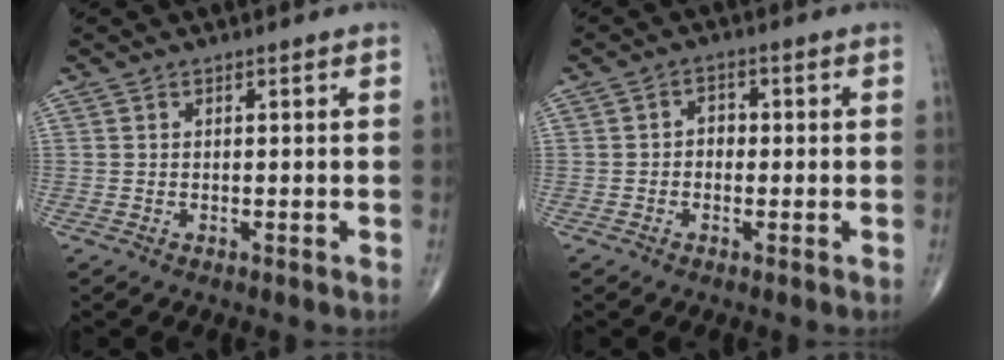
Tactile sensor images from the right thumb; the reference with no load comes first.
{"total": 2.6, "force": [-0.3, 2.1, 1.5], "torque": [-0.006, 0.015, -0.012]}